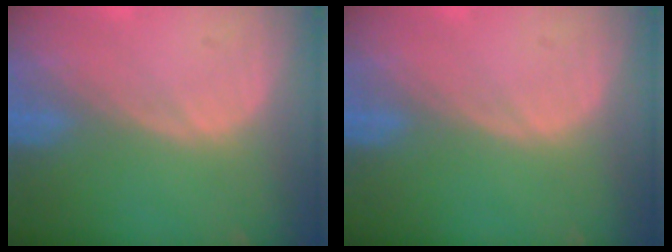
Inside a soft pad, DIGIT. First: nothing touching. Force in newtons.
{"total": 0.0}